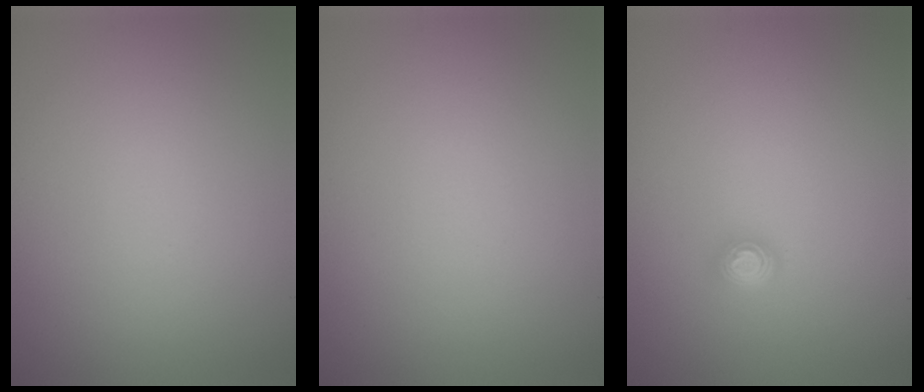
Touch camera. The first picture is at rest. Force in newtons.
{"total": 0.0}
{"total": 1.5, "press": 1.1, "slide": 1.0}